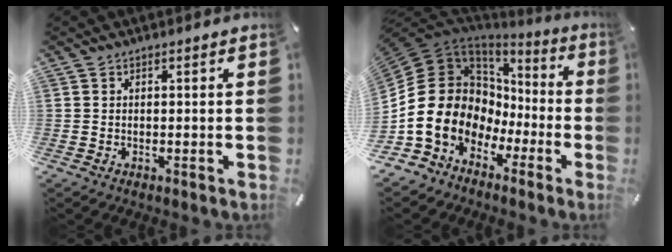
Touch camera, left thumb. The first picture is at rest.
{"total": 18.1, "force": [-2.7, 15.4, 9.2], "torque": [-0.204, -0.015, -0.031]}